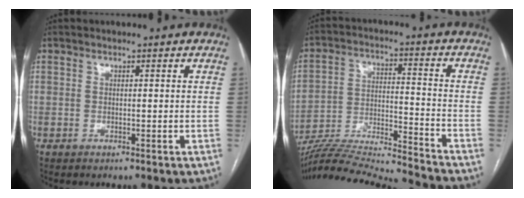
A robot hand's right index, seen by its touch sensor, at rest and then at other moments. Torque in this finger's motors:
{"motor_torque": [0.03, -1.13, -0.80, -0.21]}